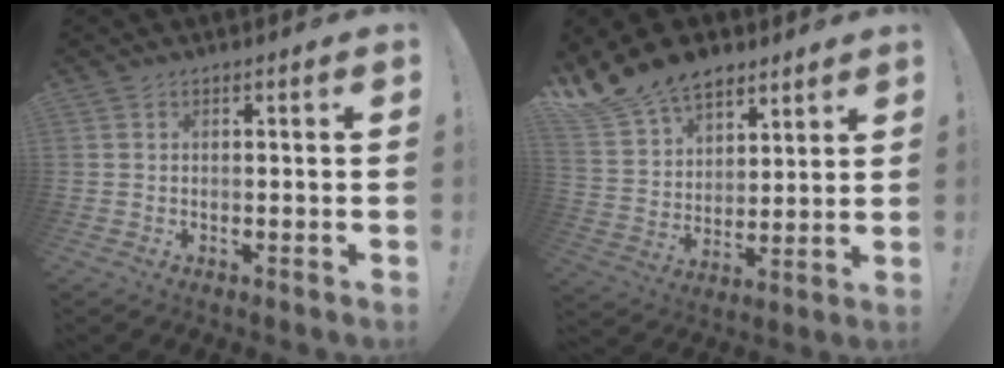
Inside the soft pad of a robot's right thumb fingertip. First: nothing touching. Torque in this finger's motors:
{"motor_torque": [0.43, 0.99, 0.60, 0.55, 0.25]}